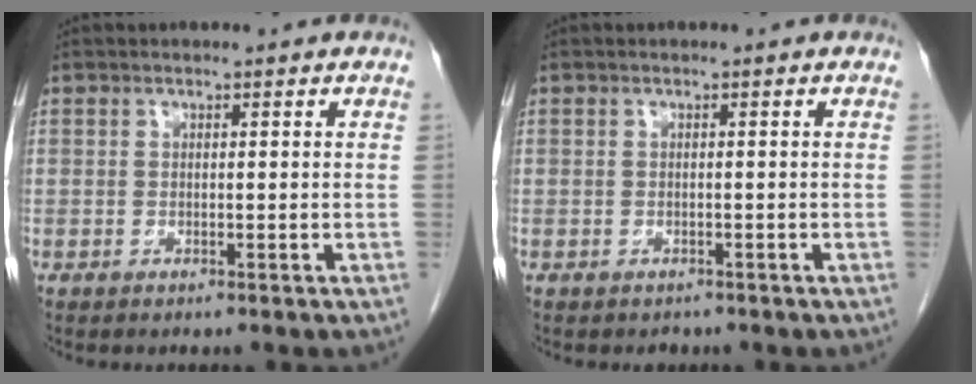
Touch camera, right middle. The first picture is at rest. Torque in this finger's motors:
{"motor_torque": [0.10, -0.10, -0.01, 0.00]}